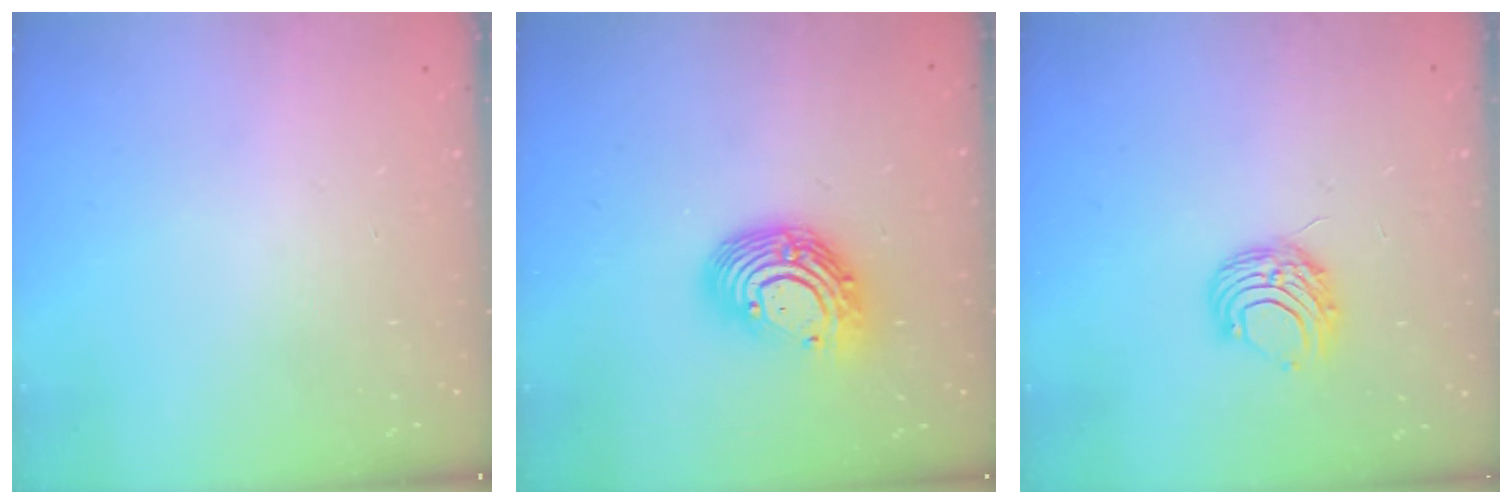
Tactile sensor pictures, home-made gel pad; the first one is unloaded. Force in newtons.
{"total": 13.2, "press": 13.1, "slide": 1.3}
{"total": 7.6, "press": 7.6, "slide": 0.5}